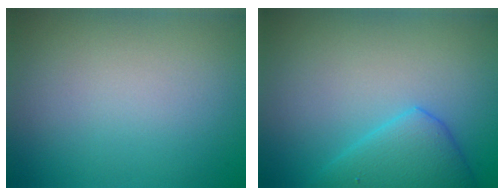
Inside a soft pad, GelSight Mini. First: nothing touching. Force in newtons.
{"total": 4.0, "press": 4.0, "slide": 0.1}